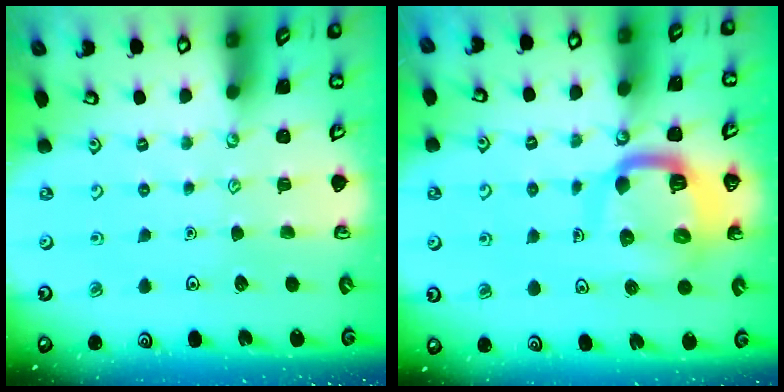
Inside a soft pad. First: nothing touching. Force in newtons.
{"total": 11.3, "press": 11.2, "slide": 1.3}